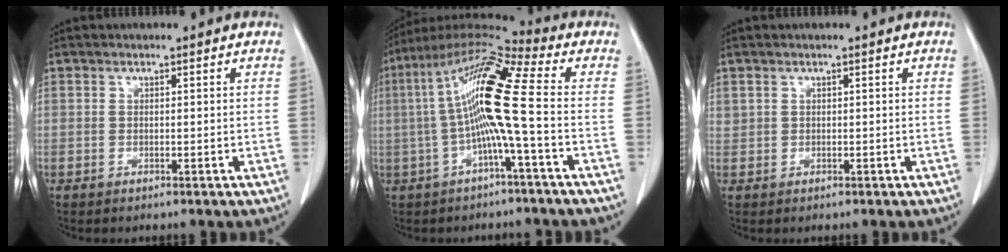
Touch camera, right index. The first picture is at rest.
{"total": 12.9, "force": [-0.7, -0.2, 12.8], "torque": [-0.247, 0.030, -0.024]}
{"total": 0.8, "force": [0.6, 0.6, 0.0], "torque": [0.009, 0.007, 0.010]}